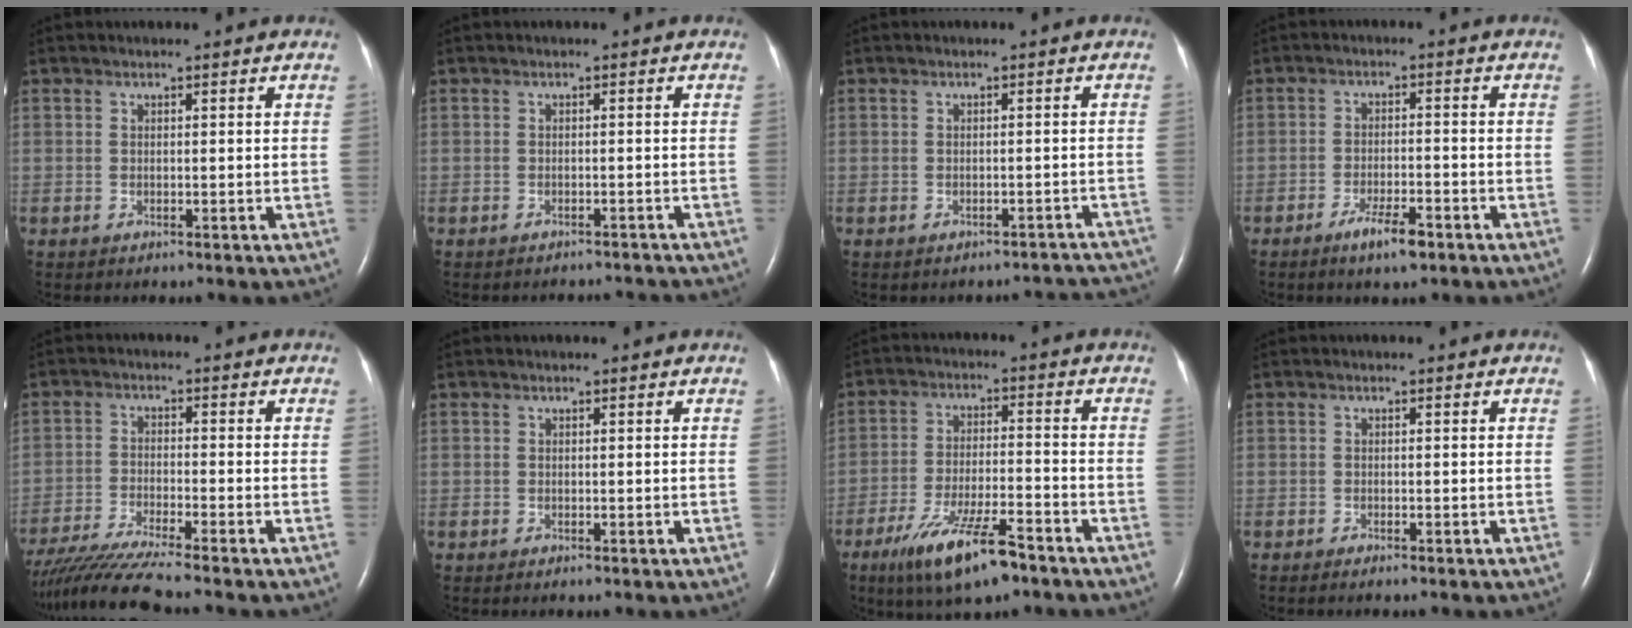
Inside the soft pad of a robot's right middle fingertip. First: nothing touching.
{"total": 5.1, "force": [-4.9, 1.3, 0.6], "torque": [-0.001, -0.002, -0.050]}
{"total": 7.0, "force": [-6.4, 2.6, 0.8], "torque": [0.006, 0.021, -0.057]}
{"total": 4.6, "force": [-3.1, 0.9, 3.3], "torque": [-0.068, -0.004, -0.053]}
{"total": 10.0, "force": [-8.7, -1.9, 4.5], "torque": [-0.079, -0.030, -0.154]}
{"total": 0.0}
{"total": 11.5, "force": [-7.7, 1.9, 8.3], "torque": [-0.163, -0.022, -0.132]}
{"total": 0.9, "force": [-0.8, 0.0, 0.5], "torque": [-0.012, -0.002, -0.010]}